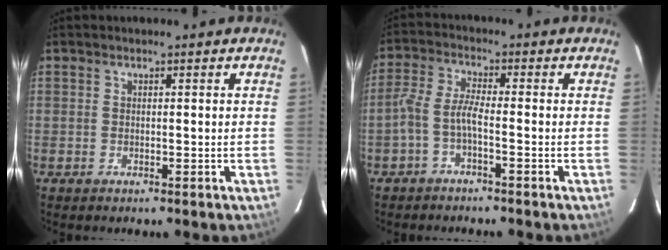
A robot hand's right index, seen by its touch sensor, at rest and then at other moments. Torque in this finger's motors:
{"motor_torque": [0.92, -0.33, 0.44, 0.12]}